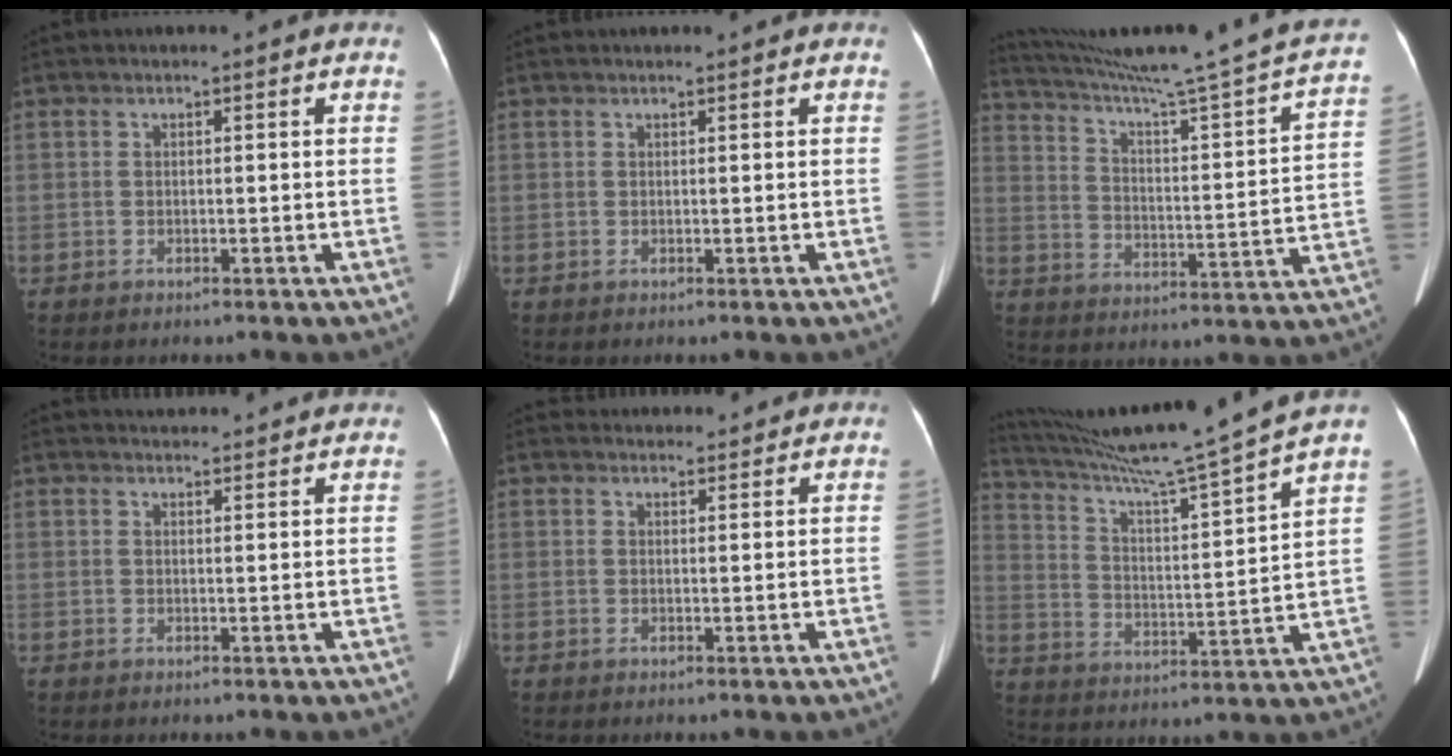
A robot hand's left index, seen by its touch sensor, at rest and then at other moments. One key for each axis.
{"total": 0.9, "fx": 0.9, "fy": 0.2, "fz": 0.3, "tx": -0.009, "ty": 0.014, "tz": 0.014}
{"total": 26.4, "fx": 23.2, "fy": -1.1, "fz": 12.6, "tx": -0.203, "ty": -0.063, "tz": 0.312}
{"total": 7.3, "fx": 7.1, "fy": 1.1, "fz": 1.5, "tx": -0.015, "ty": 0.022, "tz": 0.075}
{"total": 5.3, "fx": 5.0, "fy": 1.7, "fz": 0.2, "tx": 0.000, "ty": 0.016, "tz": 0.054}
{"total": 20.6, "fx": 17.8, "fy": -2.7, "fz": 9.9, "tx": -0.172, "ty": -0.034, "tz": 0.270}